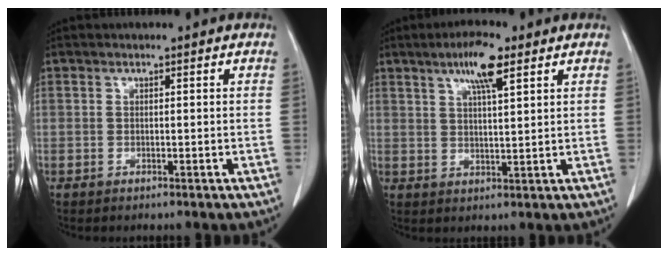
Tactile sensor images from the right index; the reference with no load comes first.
{"total": 6.5, "force": [3.8, 0.8, 5.2], "torque": [-0.096, 0.005, 0.065]}